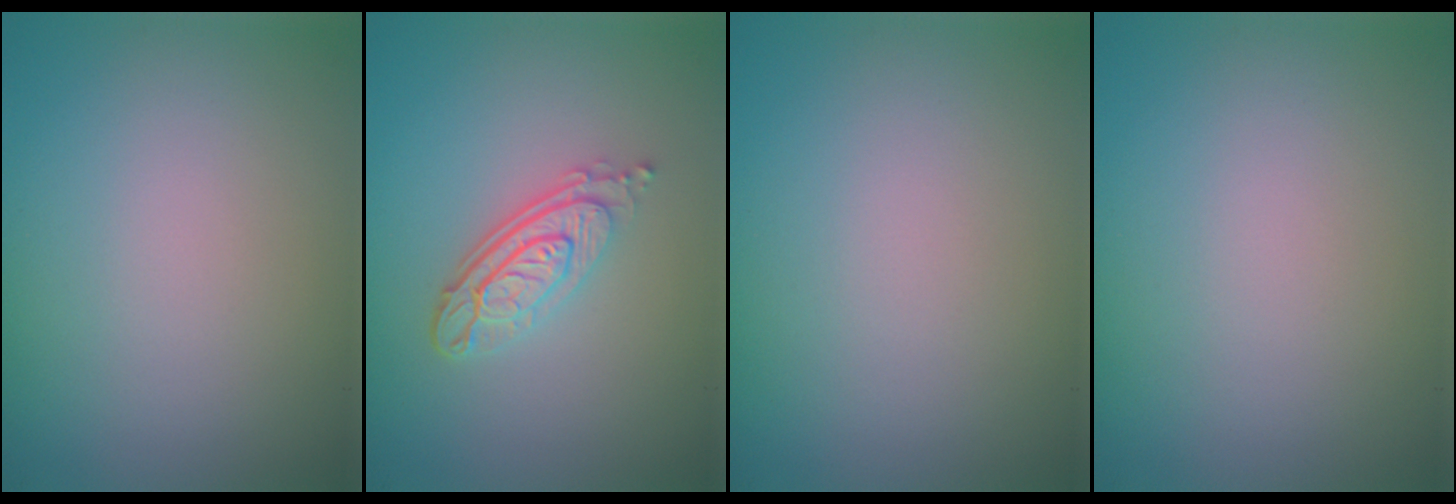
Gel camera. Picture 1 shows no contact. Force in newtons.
{"total": 4.1, "press": 2.9, "slide": 2.8}
{"total": 0.0}
{"total": 0.0}